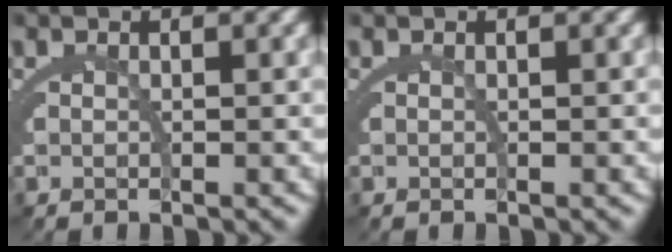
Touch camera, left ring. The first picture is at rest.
{"total": 0.0}